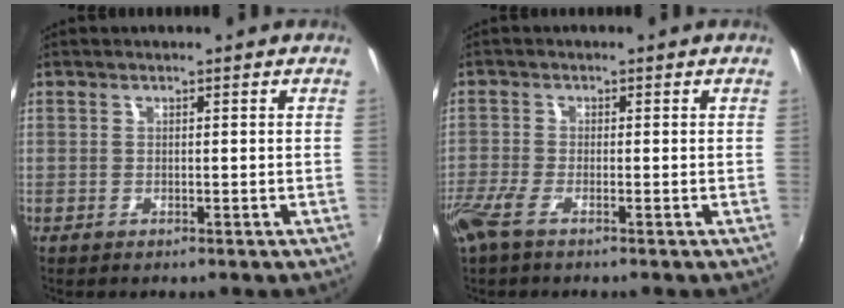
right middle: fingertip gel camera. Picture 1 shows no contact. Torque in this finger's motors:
{"motor_torque": [1.14, -1.00, 0.49, 0.16]}